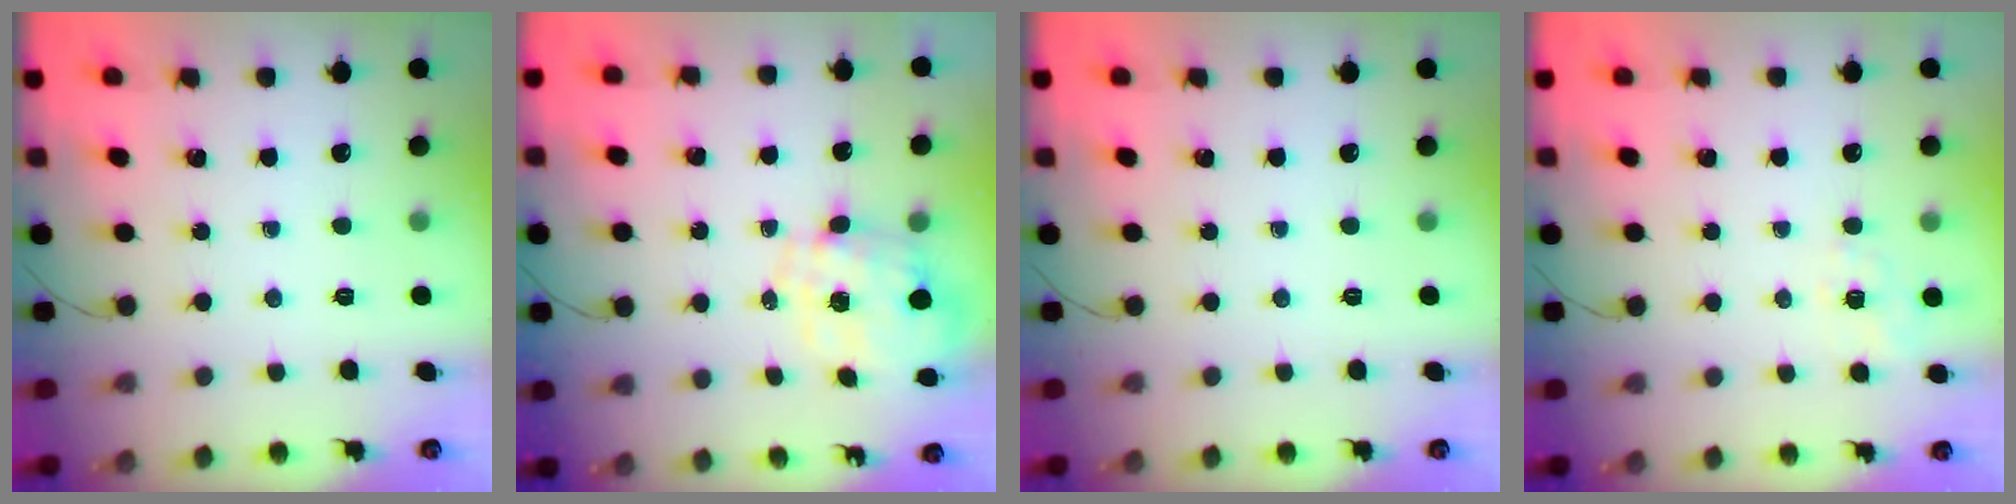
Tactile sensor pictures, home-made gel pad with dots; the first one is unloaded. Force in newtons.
{"total": 2.1, "press": 1.7, "slide": 1.1}
{"total": 0.0}
{"total": 4.5, "press": 4.1, "slide": 1.8}